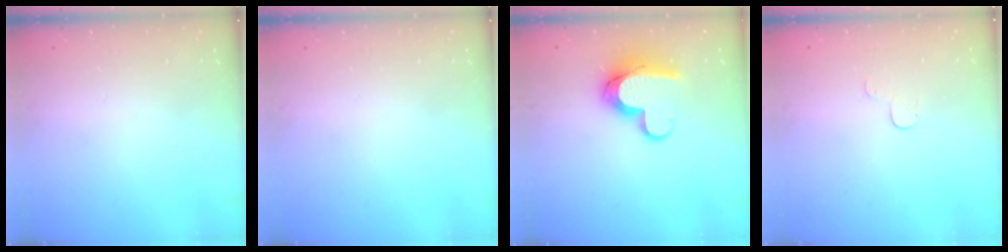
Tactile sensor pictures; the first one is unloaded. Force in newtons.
{"total": 0.0}
{"total": 12.4, "press": 12.4, "slide": 0.6}
{"total": 3.4, "press": 3.4, "slide": 0.4}